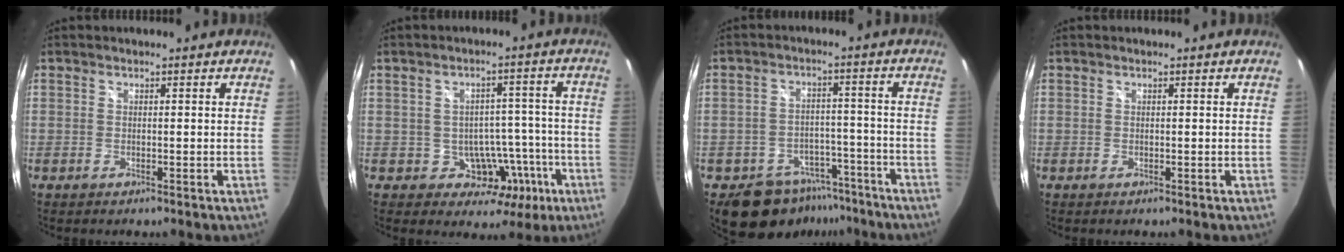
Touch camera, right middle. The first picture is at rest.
{"total": 7.8, "force": [-3.1, 6.5, 3.1], "torque": [-0.048, 0.028, -0.024]}
{"total": 10.4, "force": [-7.5, 6.7, 2.8], "torque": [-0.063, 0.019, -0.090]}
{"total": 0.0}